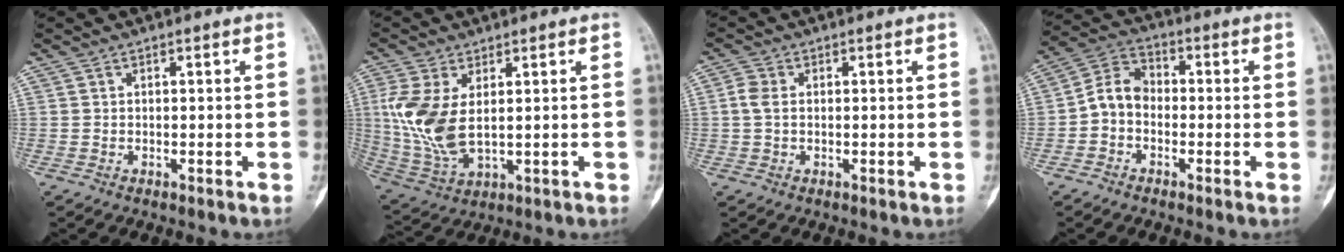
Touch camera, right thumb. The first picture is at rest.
{"total": 11.8, "force": [1.5, 6.2, 9.9], "torque": [-0.223, -0.008, 0.045]}
{"total": 2.9, "force": [0.2, 2.0, 2.1], "torque": [-0.047, 0.006, -0.004]}
{"total": 6.7, "force": [-1.5, 5.1, 4.0], "torque": [-0.059, 0.031, -0.047]}